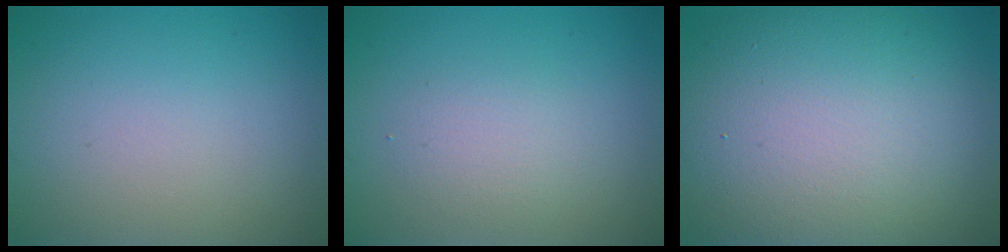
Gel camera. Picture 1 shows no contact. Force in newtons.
{"total": 1.7, "press": 1.7, "slide": 0.0}
{"total": 15.2, "press": 15.2, "slide": 0.6}